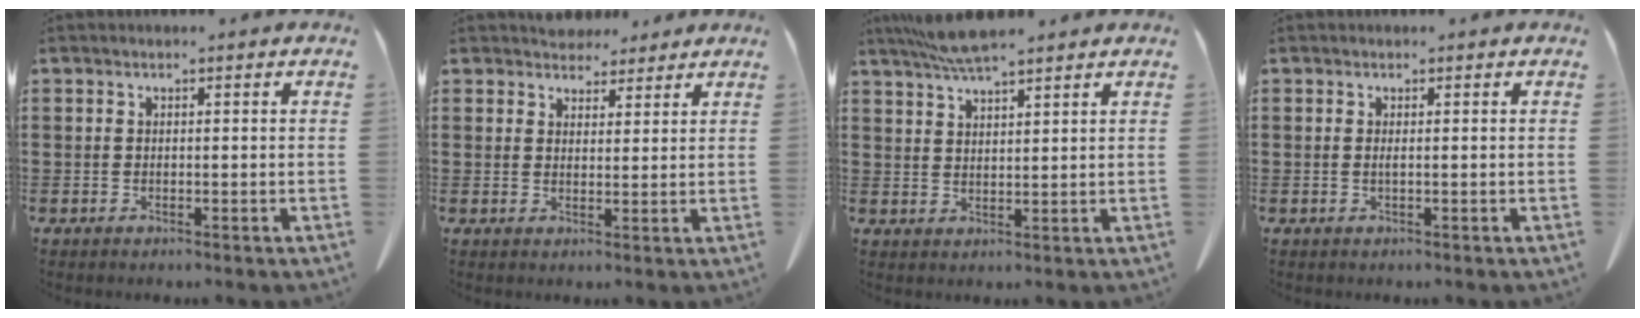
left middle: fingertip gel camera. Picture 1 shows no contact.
{"total": 3.8, "force": [3.4, 1.6, 0.2], "torque": [-0.007, -0.006, 0.064]}
{"total": 5.2, "force": [4.4, 0.4, 2.8], "torque": [-0.066, -0.005, 0.081]}
{"total": 0.6, "force": [0.0, -0.1, 0.6], "torque": [-0.012, -0.005, 0.000]}